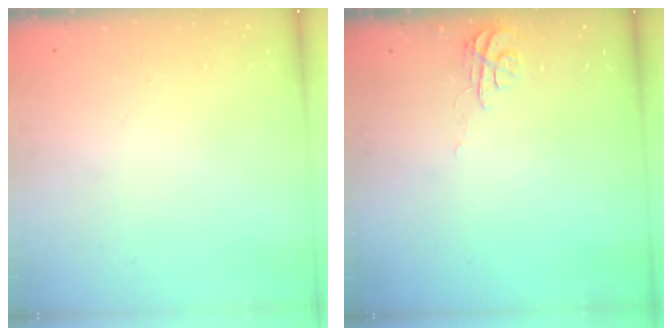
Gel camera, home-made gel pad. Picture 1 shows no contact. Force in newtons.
{"total": 5.3, "press": 5.3, "slide": 0.3}